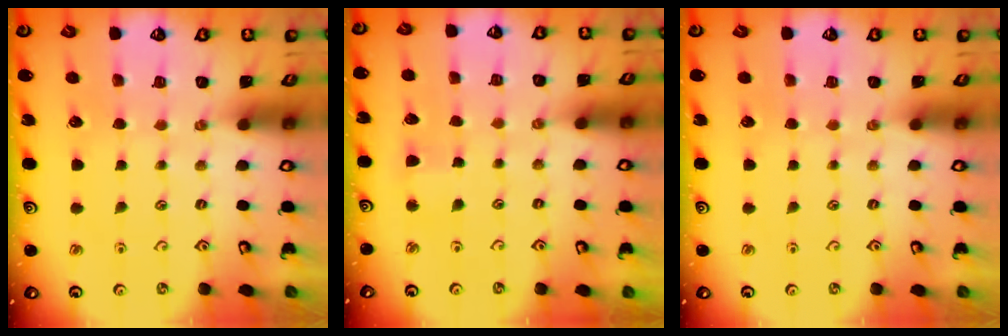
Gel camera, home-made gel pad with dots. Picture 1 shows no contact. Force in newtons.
{"total": 3.1, "press": 3.1, "slide": 0.7}
{"total": 0.0}